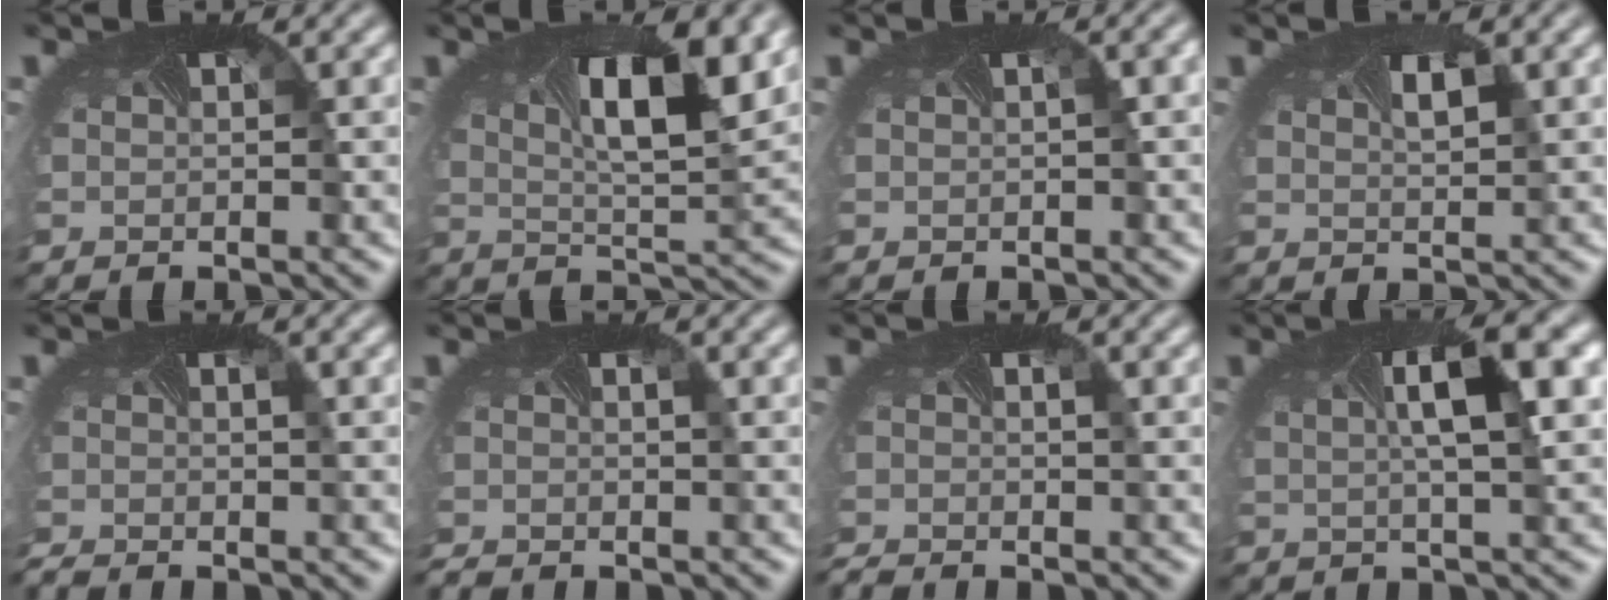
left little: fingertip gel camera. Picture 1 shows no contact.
{"total": 7.7, "force": [2.7, 2.6, 6.7], "torque": [-0.110, -0.005, 0.041]}
{"total": 2.7, "force": [0.7, 0.9, 2.4], "torque": [-0.017, 0.026, 0.000]}
{"total": 1.5, "force": [0.7, 0.3, 1.3], "torque": [-0.019, 0.002, 0.012]}
{"total": 1.8, "force": [-1.4, 0.2, 1.1], "torque": [-0.019, -0.014, -0.027]}
{"total": 1.5, "force": [-1.3, 0.0, 0.7], "torque": [-0.015, -0.011, -0.025]}
{"total": 1.9, "force": [-1.7, 0.1, 0.9], "torque": [-0.016, -0.014, -0.032]}
{"total": 6.1, "force": [1.6, 1.3, 5.8], "torque": [-0.089, 0.013, 0.022]}